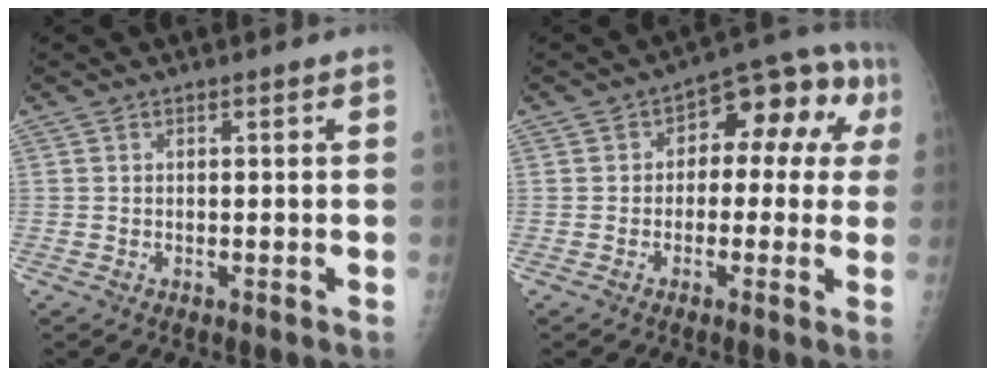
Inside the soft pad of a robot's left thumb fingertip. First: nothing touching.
{"total": 11.4, "force": [1.5, 7.2, 8.7], "torque": [-0.056, 0.048, 0.007]}